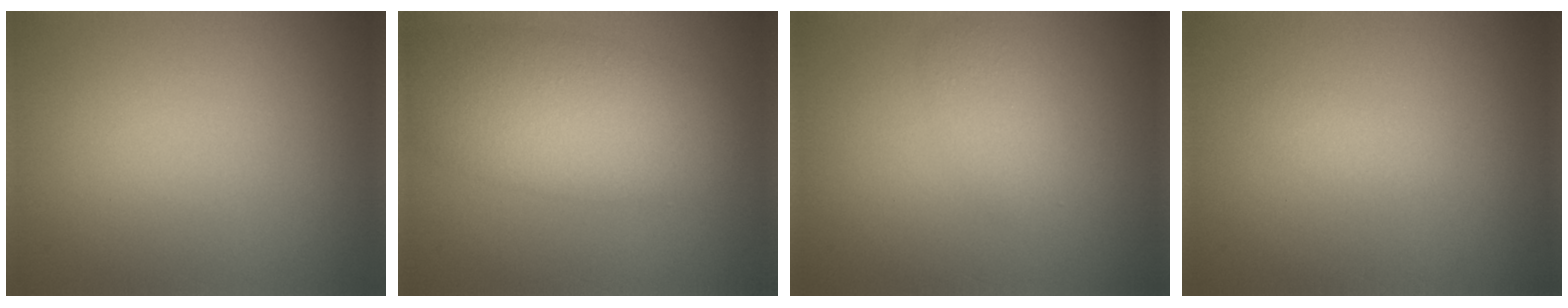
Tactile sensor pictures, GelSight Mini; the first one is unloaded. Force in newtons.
{"total": 7.2, "press": 7.2, "slide": 0.1}
{"total": 1.8, "press": 1.8, "slide": 0.1}
{"total": 0.8, "press": 0.8, "slide": 0.1}